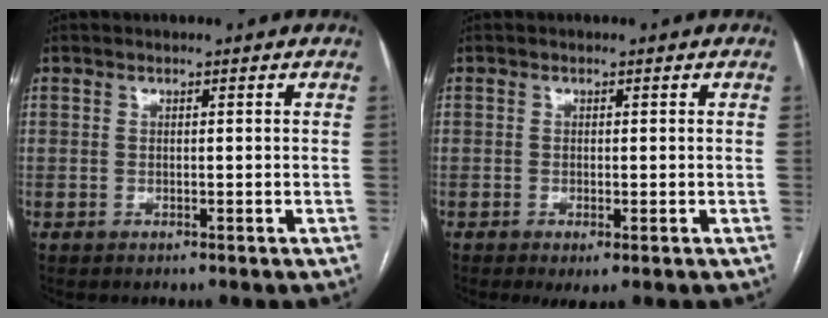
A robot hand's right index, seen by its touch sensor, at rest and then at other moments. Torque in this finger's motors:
{"motor_torque": [0.48, -0.16, 0.24, 0.05]}